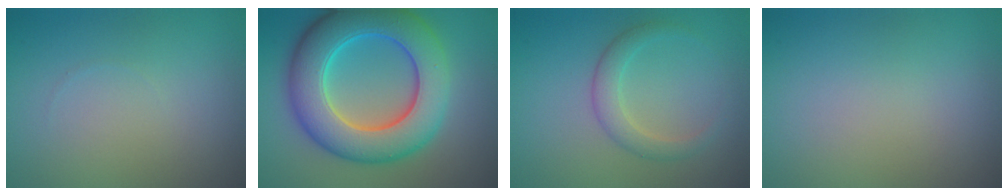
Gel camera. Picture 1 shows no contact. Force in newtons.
{"total": 10.6, "press": 10.6, "slide": 0.3}
{"total": 2.3, "press": 2.3, "slide": 0.0}
{"total": 0.0}